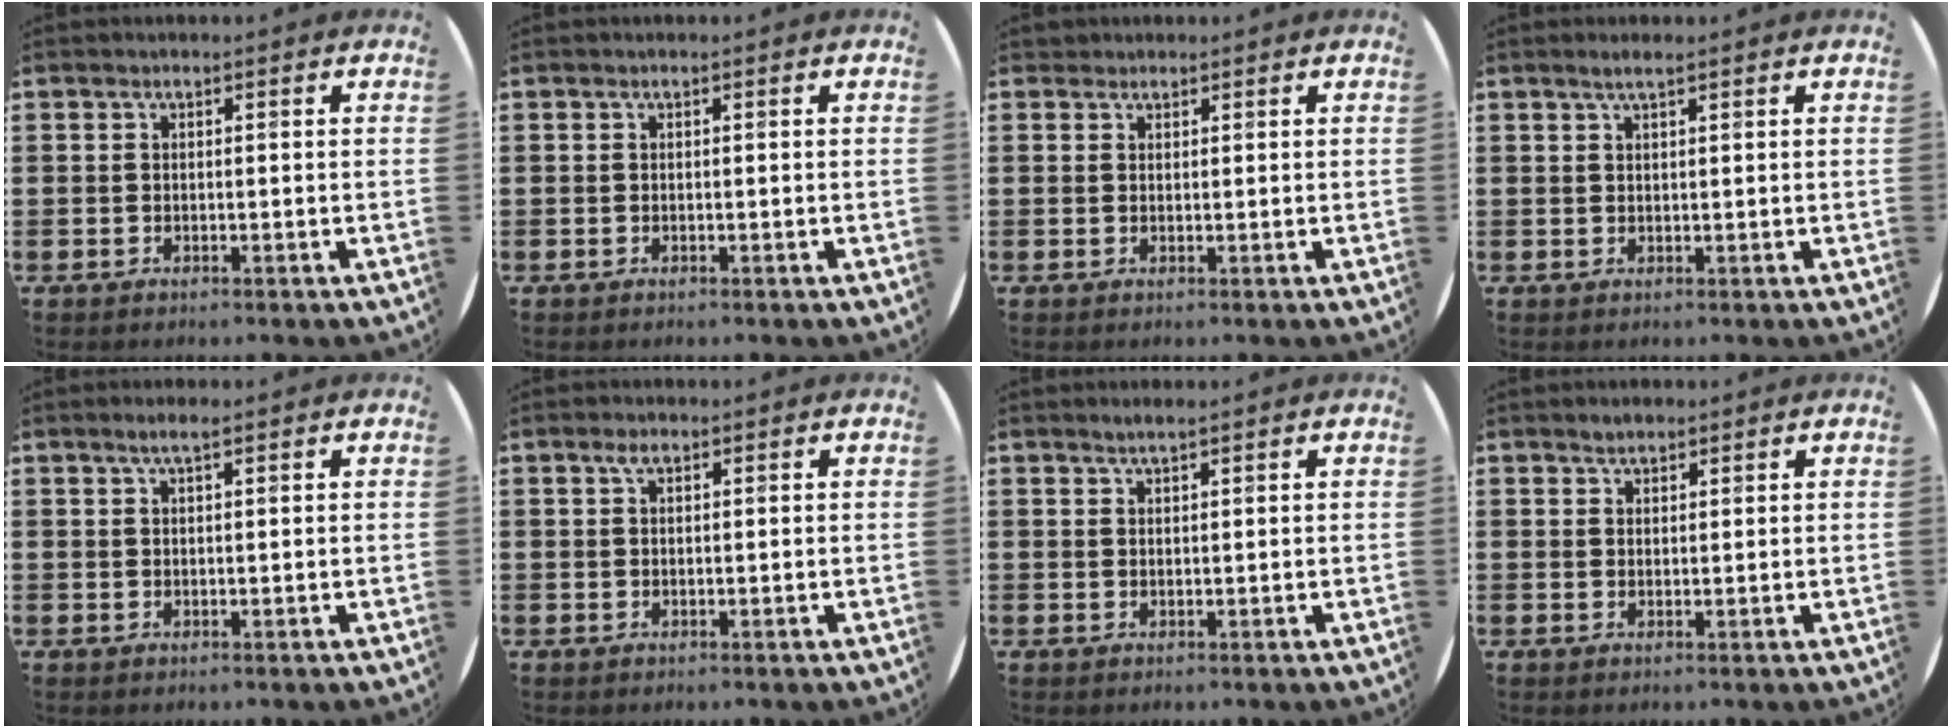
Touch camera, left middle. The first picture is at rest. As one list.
[{"total": 0.0}, {"total": 0.9, "force": [0.9, 0.3, -0.1], "torque": [0.001, 0.002, 0.017]}, {"total": 1.5, "force": [1.2, 0.0, 0.9], "torque": [-0.018, 0.003, 0.022]}, {"total": 1.7, "force": [1.3, 0.1, 1.2], "torque": [-0.023, 0.003, 0.022]}, {"total": 1.5, "force": [0.8, 0.7, 1.0], "torque": [-0.013, 0.002, 0.012]}, {"total": 1.3, "force": [1.2, 0.0, 0.5], "torque": [-0.011, 0.002, 0.022]}, {"total": 1.6, "force": [1.5, 0.5, 0.2], "torque": [-0.006, 0.004, 0.028]}]